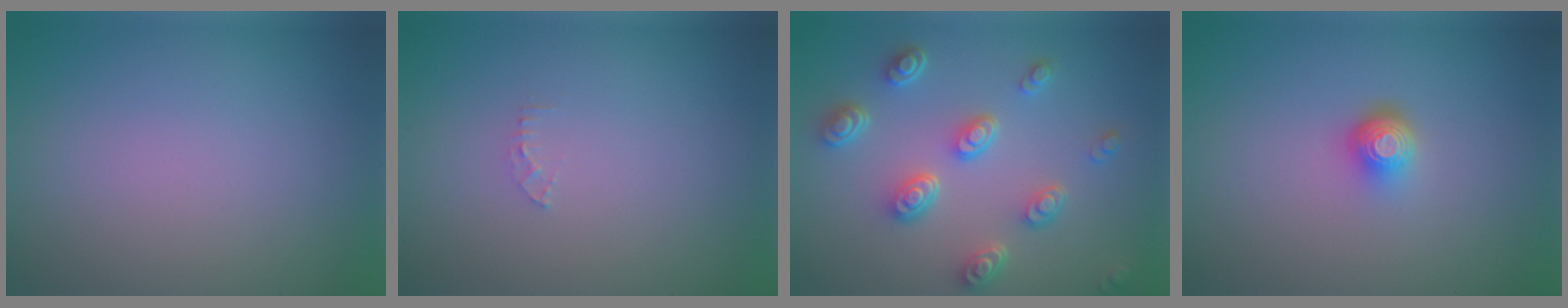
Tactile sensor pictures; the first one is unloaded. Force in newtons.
{"total": 0.7, "press": 0.7, "slide": 0.1}
{"total": 5.1, "press": 3.9, "slide": 3.2}
{"total": 2.2, "press": 1.5, "slide": 1.6}